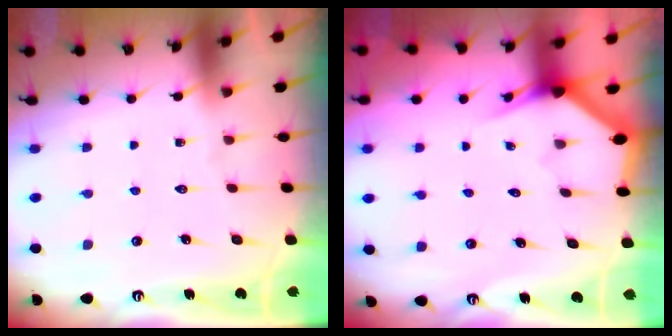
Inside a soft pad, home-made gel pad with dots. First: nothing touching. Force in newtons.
{"total": 3.0, "press": 3.0, "slide": 0.1}